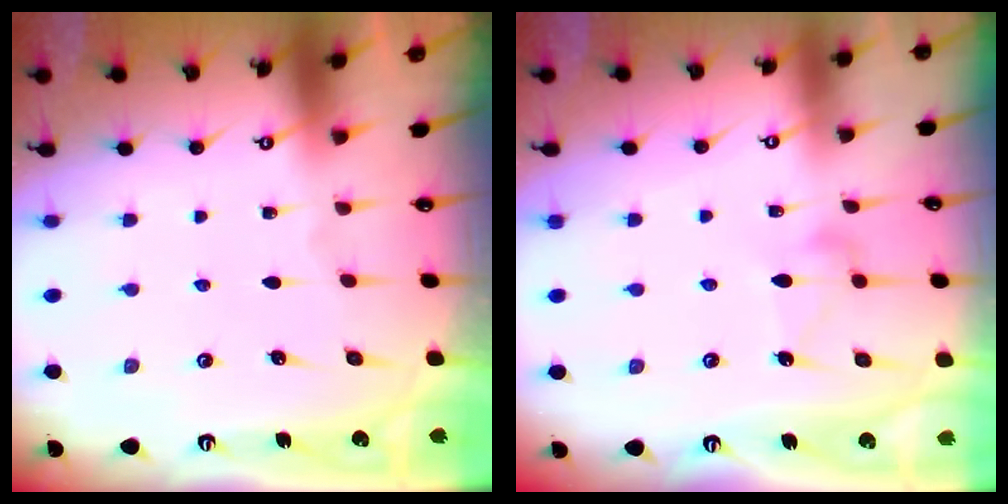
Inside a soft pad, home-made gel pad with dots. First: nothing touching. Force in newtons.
{"total": 8.5, "press": 8.5, "slide": 0.3}